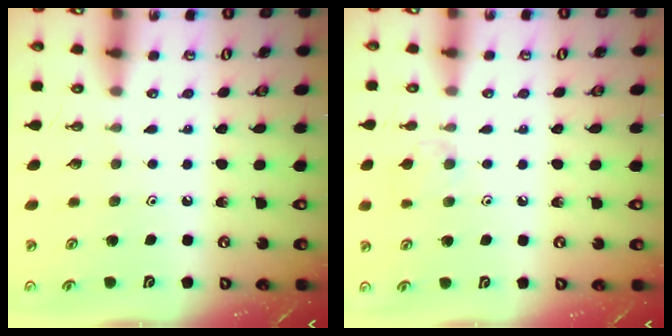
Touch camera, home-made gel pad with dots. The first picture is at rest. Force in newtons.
{"total": 6.1, "press": 6.0, "slide": 0.9}